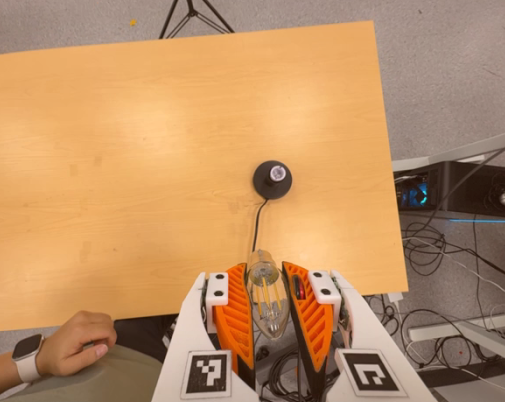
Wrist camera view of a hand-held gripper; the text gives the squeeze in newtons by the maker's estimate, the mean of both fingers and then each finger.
{"total": 21.8, "left": 23.3, "right": 20.3}